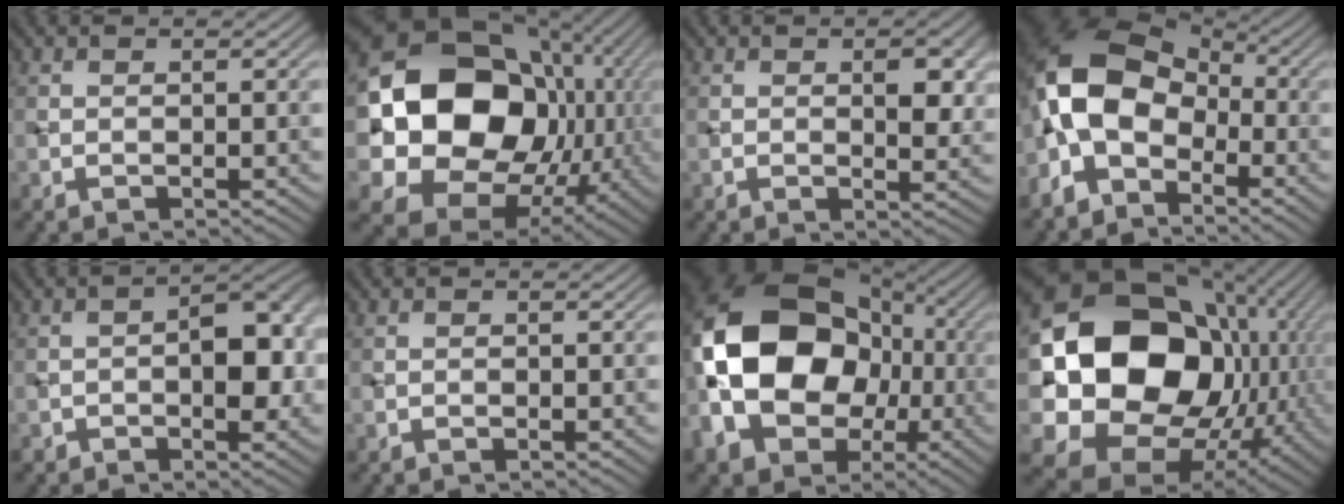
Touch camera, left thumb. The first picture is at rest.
{"total": 19.5, "force": [0.7, 16.2, 10.8], "torque": [-0.227, -0.022, 0.020]}
{"total": 3.9, "force": [0.8, 1.8, 3.4], "torque": [-0.051, -0.006, 0.014]}
{"total": 11.5, "force": [-2.8, 7.2, 8.5], "torque": [-0.194, 0.008, -0.072]}
{"total": 6.5, "force": [-1.6, 3.5, 5.2], "torque": [-0.052, 0.010, -0.029]}
{"total": 0.0}
{"total": 20.0, "force": [-1.7, 15.6, 12.4], "torque": [-0.253, -0.007, -0.051]}
{"total": 21.8, "force": [0.5, 17.8, 12.5], "torque": [-0.304, -0.027, 0.034]}